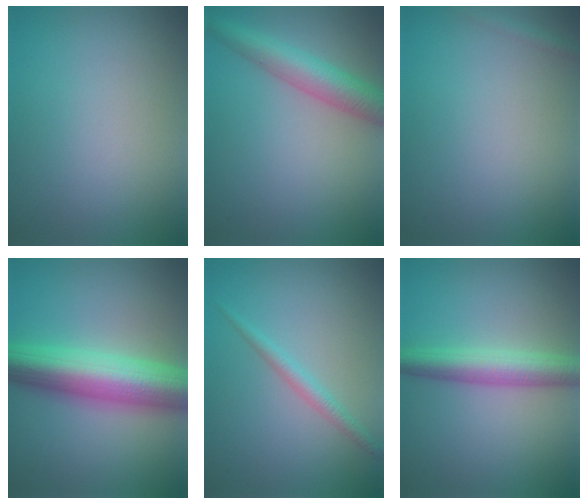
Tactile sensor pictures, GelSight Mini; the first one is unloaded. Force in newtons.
{"total": 4.5, "press": 4.5, "slide": 0.1}
{"total": 0.8, "press": 0.8, "slide": 0.0}
{"total": 9.7, "press": 9.7, "slide": 0.2}
{"total": 1.6, "press": 1.6, "slide": 0.1}
{"total": 4.5, "press": 4.5, "slide": 0.1}